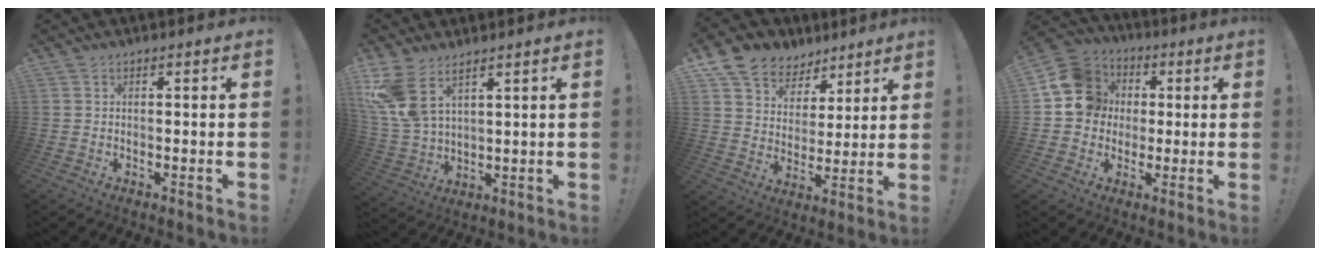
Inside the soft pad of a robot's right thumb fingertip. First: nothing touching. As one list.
[{"total": 10.2, "force": [6.5, 5.1, 6.0], "torque": [-0.132, -0.031, 0.129]}, {"total": 10.3, "force": [6.7, 7.6, 1.8], "torque": [-0.034, -0.051, 0.135]}, {"total": 13.3, "force": [1.8, 12.2, 5.0], "torque": [-0.073, 0.011, 0.043]}]